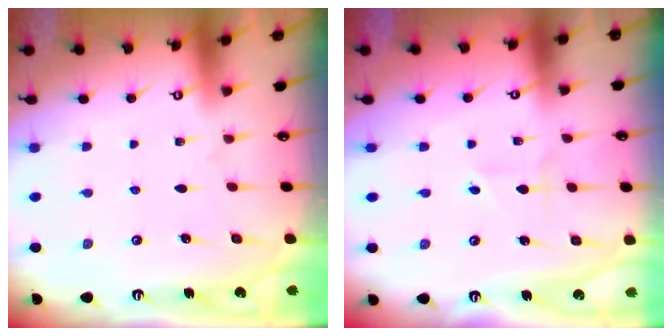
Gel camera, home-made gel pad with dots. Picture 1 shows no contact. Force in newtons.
{"total": 1.8, "press": 1.8, "slide": 0.2}